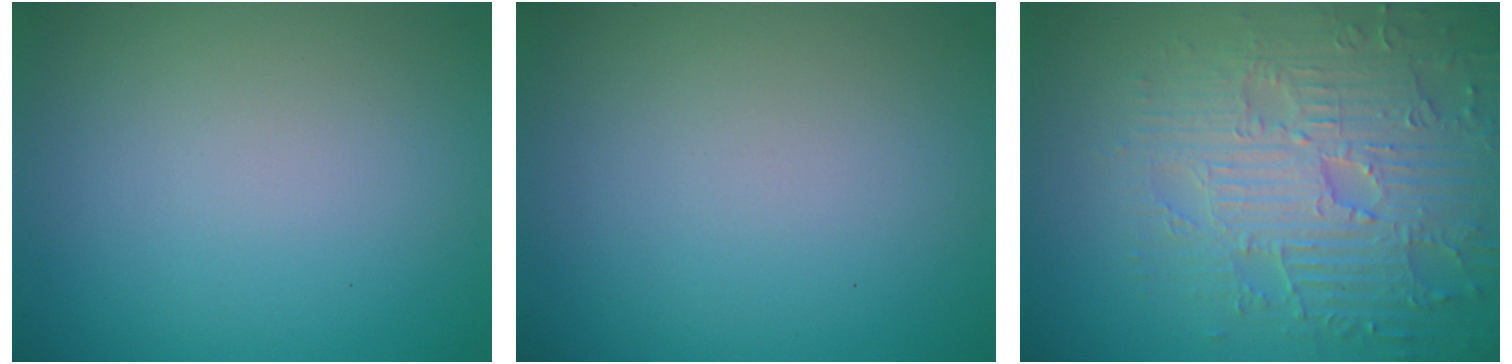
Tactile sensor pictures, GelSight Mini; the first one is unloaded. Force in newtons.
{"total": 0.0}
{"total": 7.1, "press": 5.6, "slide": 4.4}